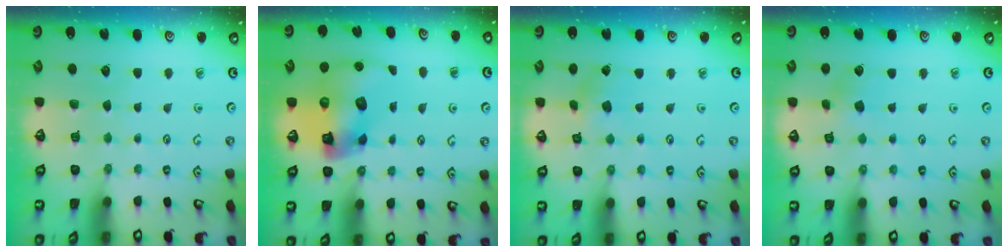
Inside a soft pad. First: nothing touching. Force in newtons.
{"total": 13.8, "press": 13.6, "slide": 2.3}
{"total": 4.0, "press": 4.0, "slide": 0.5}
{"total": 4.5, "press": 4.5, "slide": 0.4}